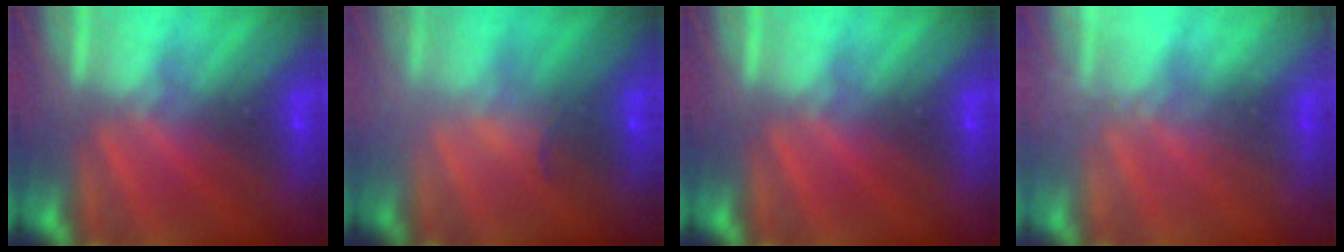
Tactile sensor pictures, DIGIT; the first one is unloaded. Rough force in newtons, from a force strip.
{"total": 2.1}
{"total": 0.0}
{"total": 2.0}